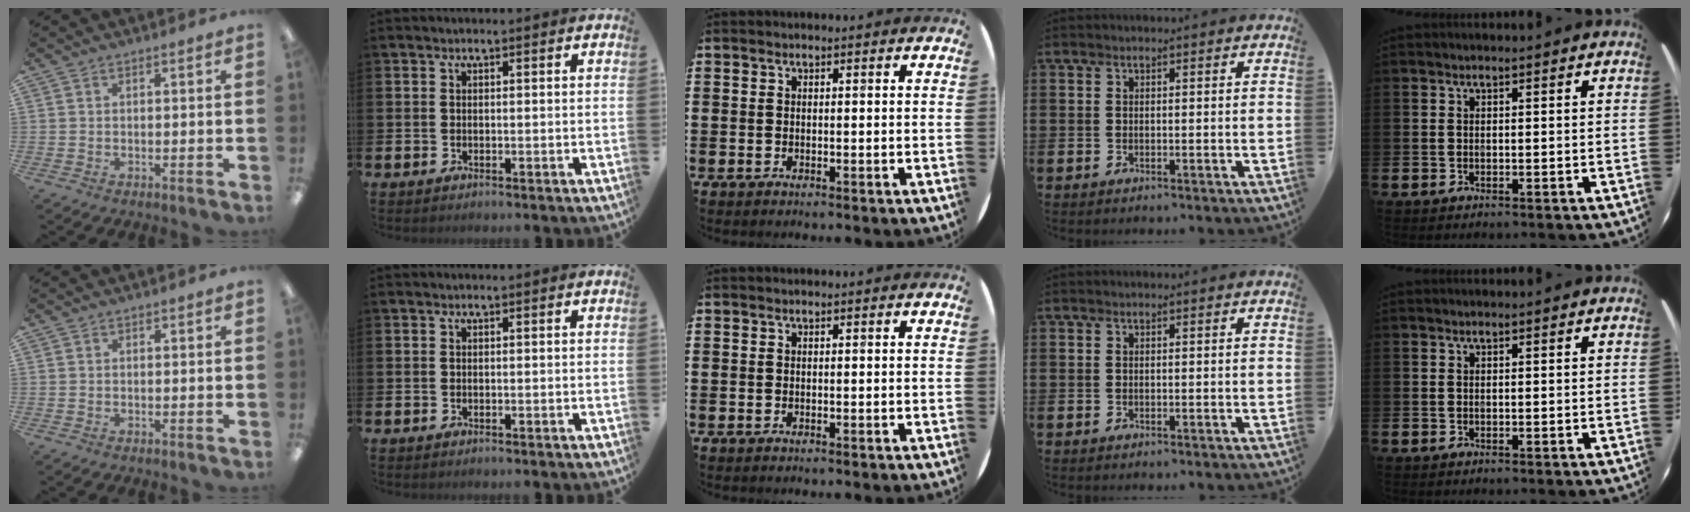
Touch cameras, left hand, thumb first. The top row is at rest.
{}